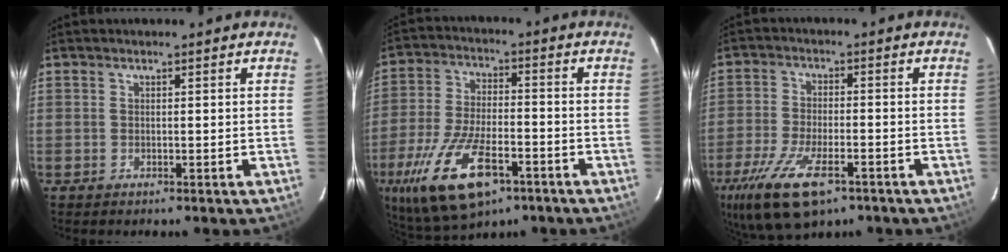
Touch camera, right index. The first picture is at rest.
{"total": 18.1, "force": [-9.5, 7.6, 13.4], "torque": [-0.283, -0.038, -0.167]}
{"total": 14.7, "force": [-8.6, 6.0, 10.3], "torque": [-0.229, -0.038, -0.156]}